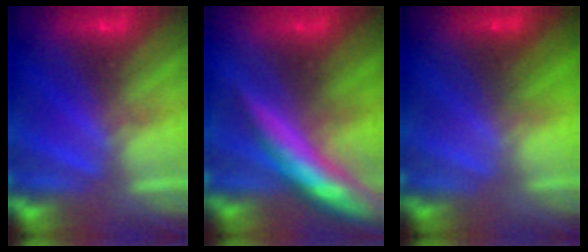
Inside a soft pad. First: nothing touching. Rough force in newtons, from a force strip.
{"total": 7.8}
{"total": 1.6}